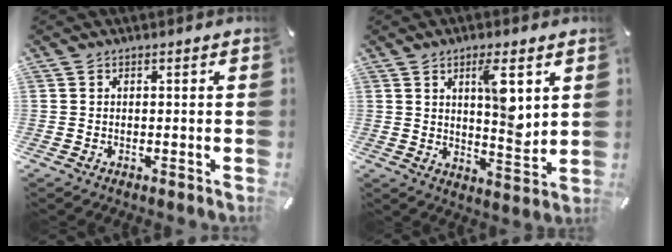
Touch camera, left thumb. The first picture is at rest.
{"total": 9.4, "force": [4.2, 2.8, 7.9], "torque": [-0.114, -0.030, 0.063]}